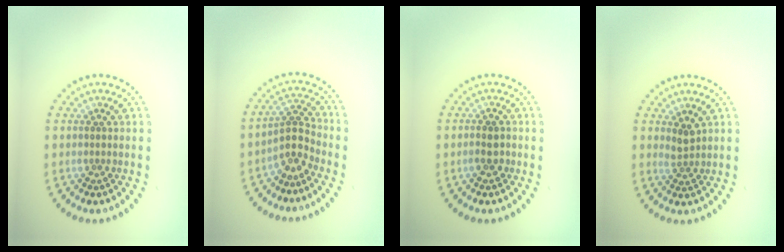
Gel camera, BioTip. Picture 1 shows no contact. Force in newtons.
{"total": 2.5, "press": 1.8, "slide": 1.8}
{"total": 1.5, "press": 1.4, "slide": 0.5}
{"total": 1.4, "press": 1.0, "slide": 0.9}